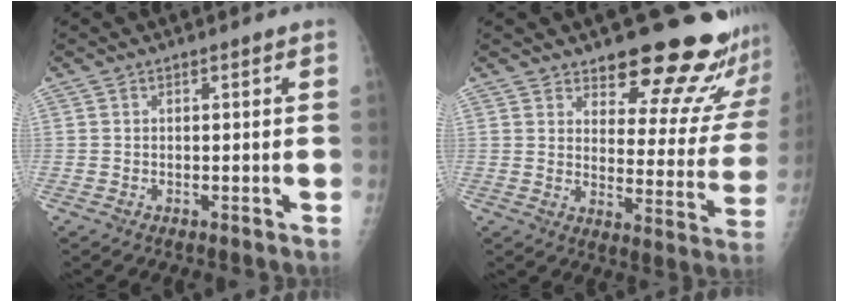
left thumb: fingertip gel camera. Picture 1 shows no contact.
{"total": 18.4, "force": [15.9, 5.3, 7.6], "torque": [-0.047, -0.136, 0.198]}